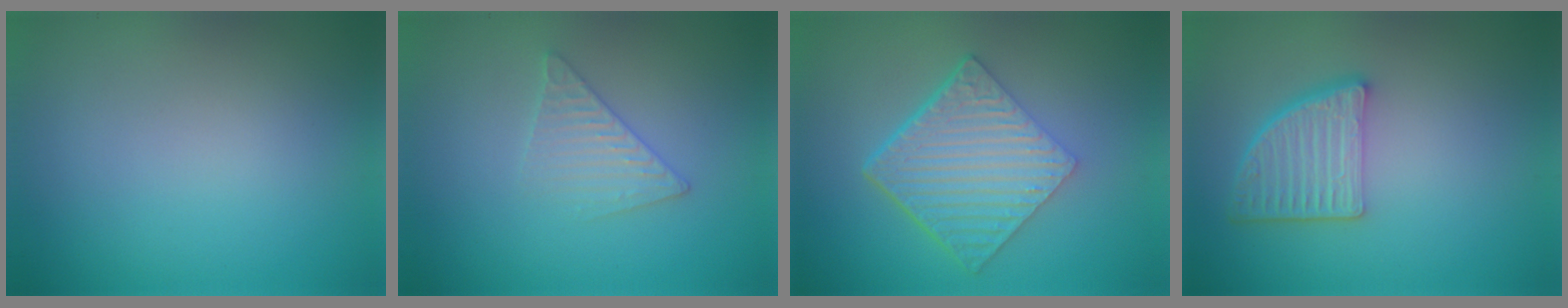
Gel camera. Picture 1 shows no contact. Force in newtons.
{"total": 2.4, "press": 2.3, "slide": 0.2}
{"total": 6.7, "press": 4.7, "slide": 4.8}
{"total": 5.1, "press": 3.7, "slide": 3.5}